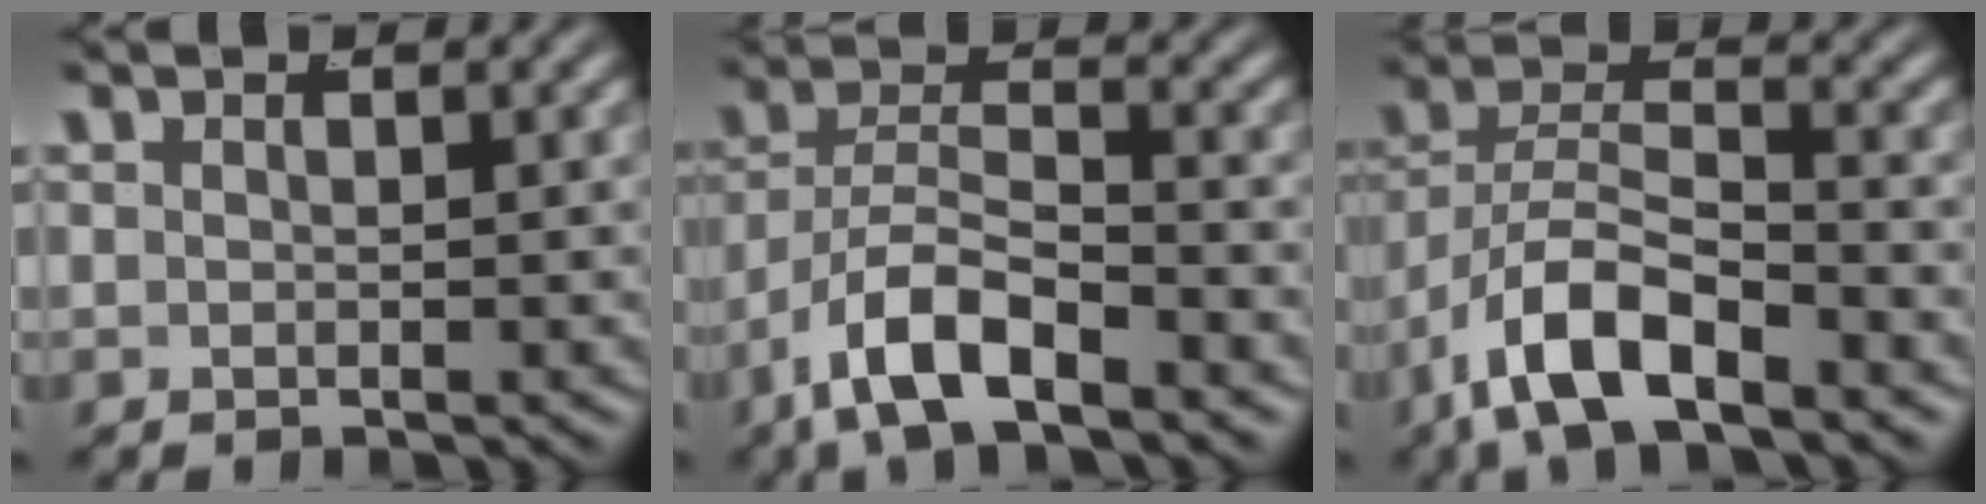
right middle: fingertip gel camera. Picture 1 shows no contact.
{"total": 4.8, "force": [-2.6, 2.2, 3.3], "torque": [-0.072, -0.016, -0.038]}
{"total": 5.6, "force": [-2.6, 3.0, 4.0], "torque": [-0.094, -0.022, -0.036]}